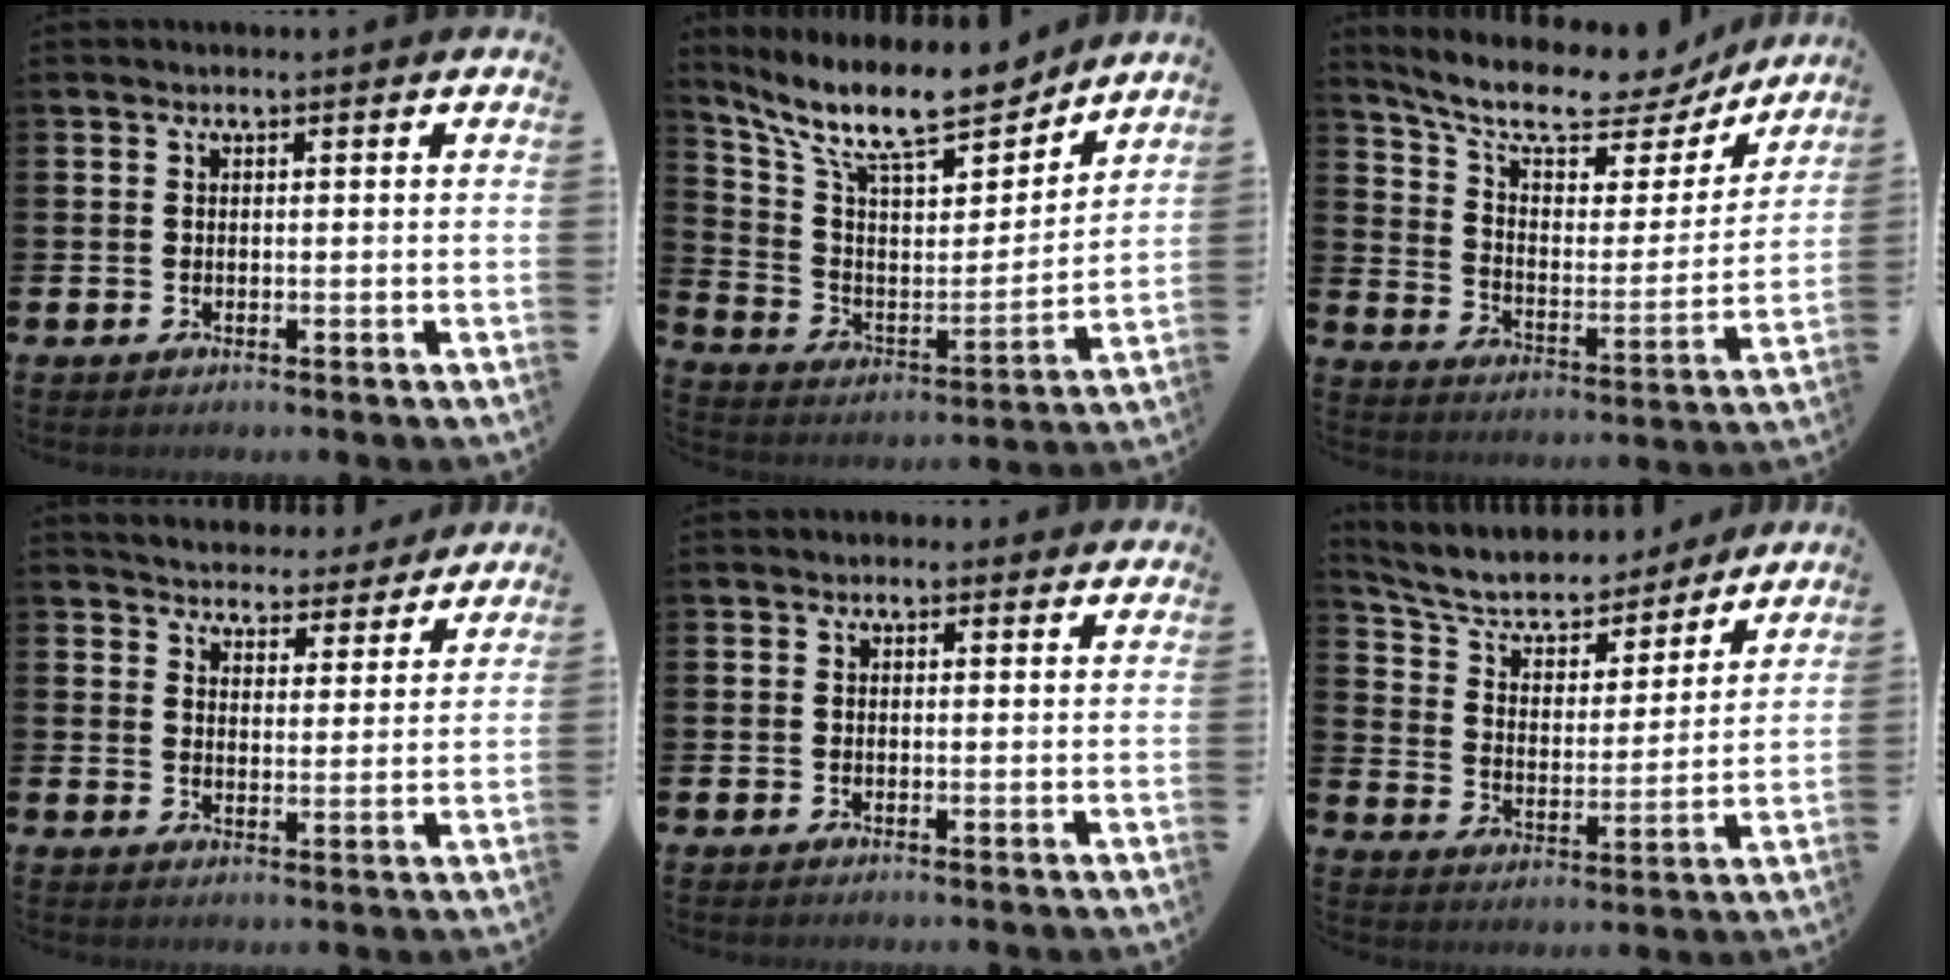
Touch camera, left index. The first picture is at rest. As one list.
[{"total": 13.2, "force": [11.4, 3.2, 5.9], "torque": [-0.141, -0.075, 0.196]}, {"total": 10.5, "force": [9.0, 3.1, 4.3], "torque": [-0.107, -0.063, 0.150]}, {"total": 5.0, "force": [4.8, 1.1, 0.0], "torque": [-0.011, -0.041, 0.082]}, {"total": 0.6, "force": [0.4, 0.4, 0.1], "torque": [-0.002, 0.005, 0.006]}, {"total": 7.7, "force": [6.9, 2.7, 2.1], "torque": [-0.076, -0.050, 0.118]}]